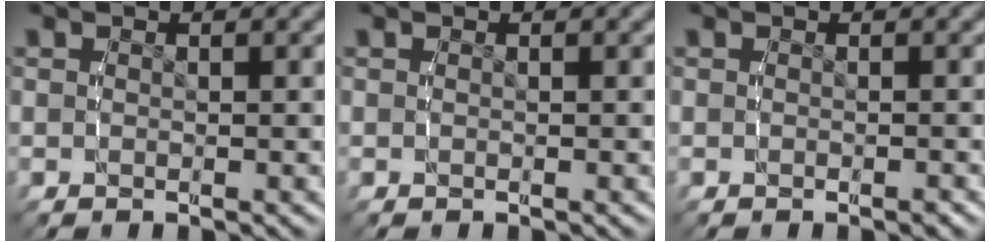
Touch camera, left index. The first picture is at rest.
{"total": 0.0}
{"total": 0.0}